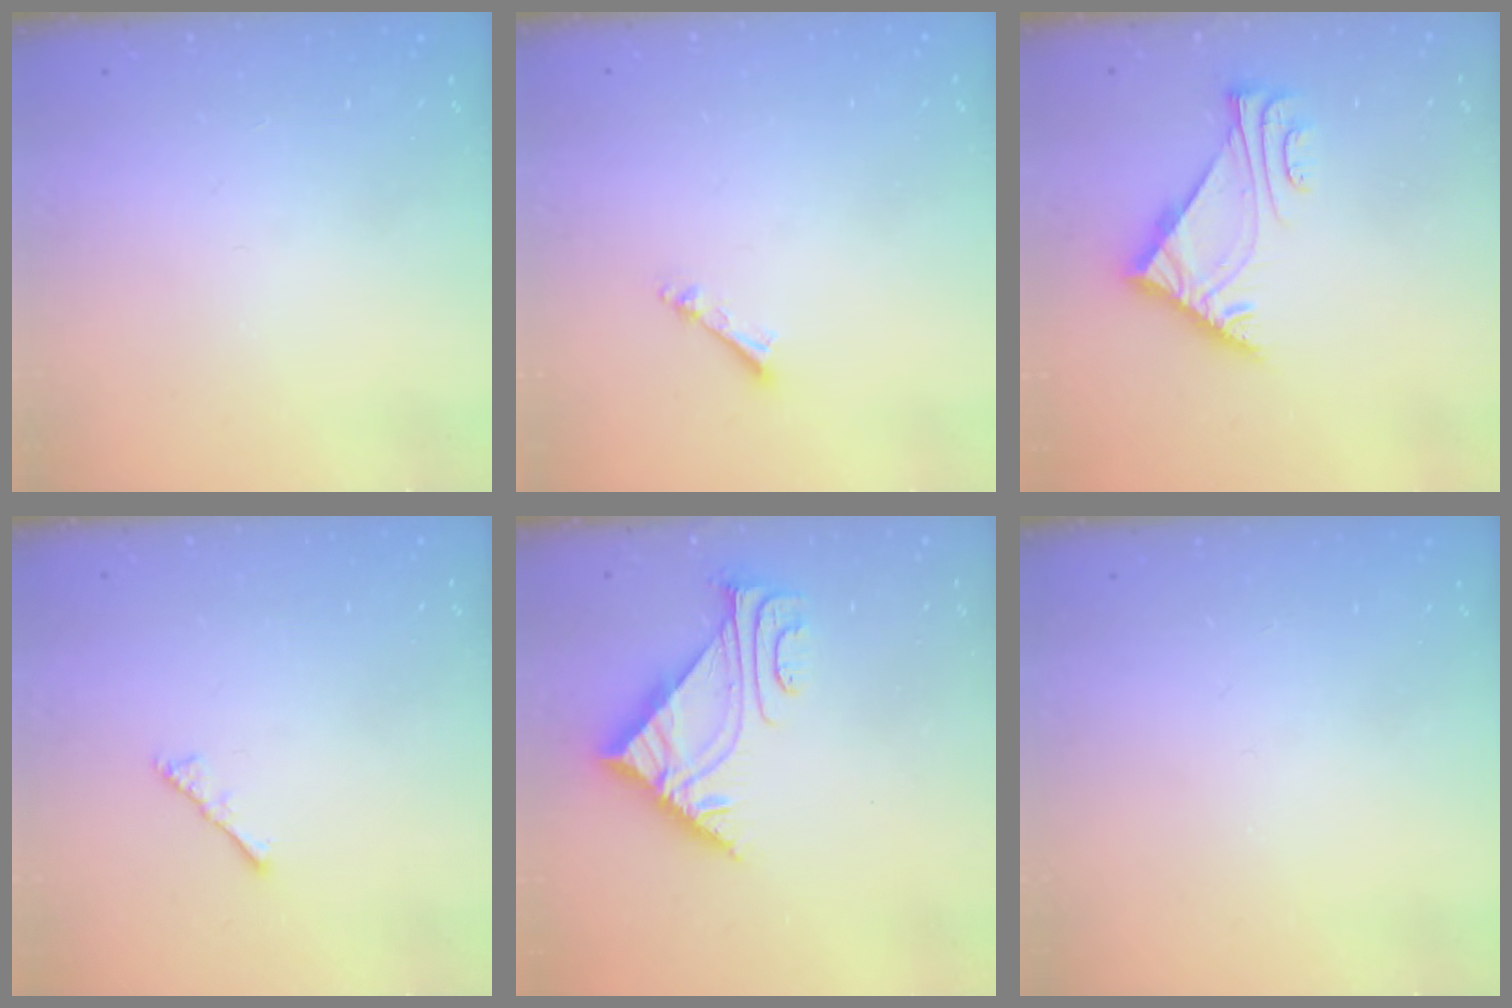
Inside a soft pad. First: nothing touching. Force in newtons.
{"total": 3.6, "press": 3.6, "slide": 0.3}
{"total": 6.4, "press": 6.3, "slide": 0.9}
{"total": 2.1, "press": 2.1, "slide": 0.5}
{"total": 5.2, "press": 5.1, "slide": 0.7}
{"total": 0.0}